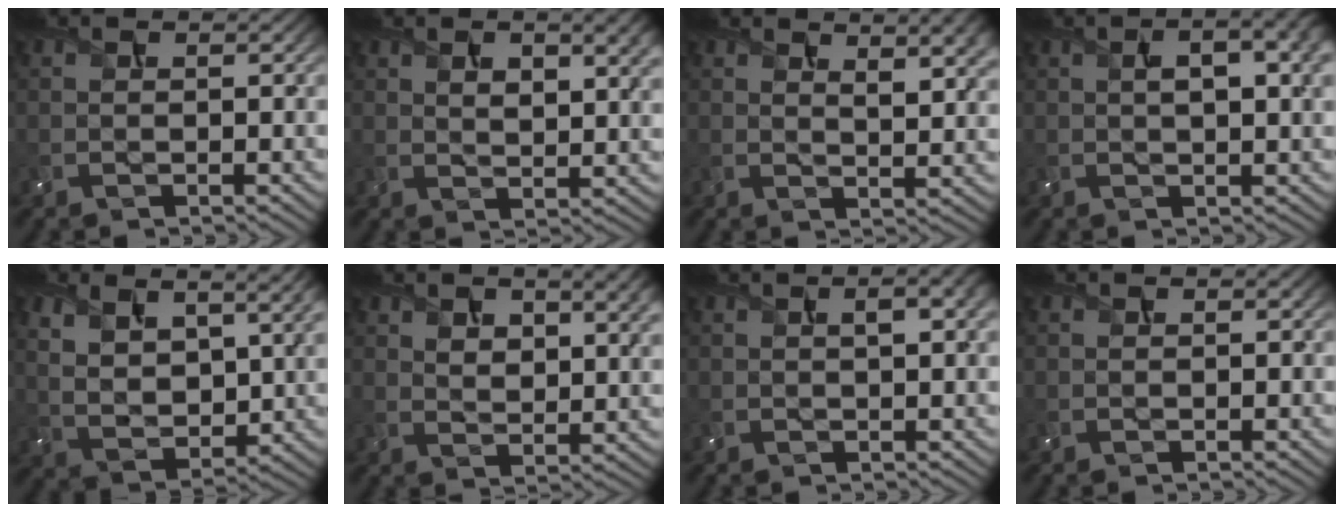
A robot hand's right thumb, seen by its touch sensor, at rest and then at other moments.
{"total": 6.7, "force": [3.0, 3.1, 5.2], "torque": [-0.086, -0.001, 0.054]}
{"total": 5.6, "force": [3.3, 1.9, 4.1], "torque": [-0.064, -0.001, 0.056]}
{"total": 7.3, "force": [2.2, 2.8, 6.4], "torque": [-0.097, 0.015, 0.030]}
{"total": 9.3, "force": [4.5, 4.8, 6.5], "torque": [-0.155, -0.004, 0.087]}
{"total": 6.9, "force": [3.5, 3.5, 4.8], "torque": [-0.084, -0.007, 0.067]}
{"total": 2.5, "force": [0.7, 0.6, 2.3], "torque": [-0.038, 0.006, 0.012]}
{"total": 0.0}